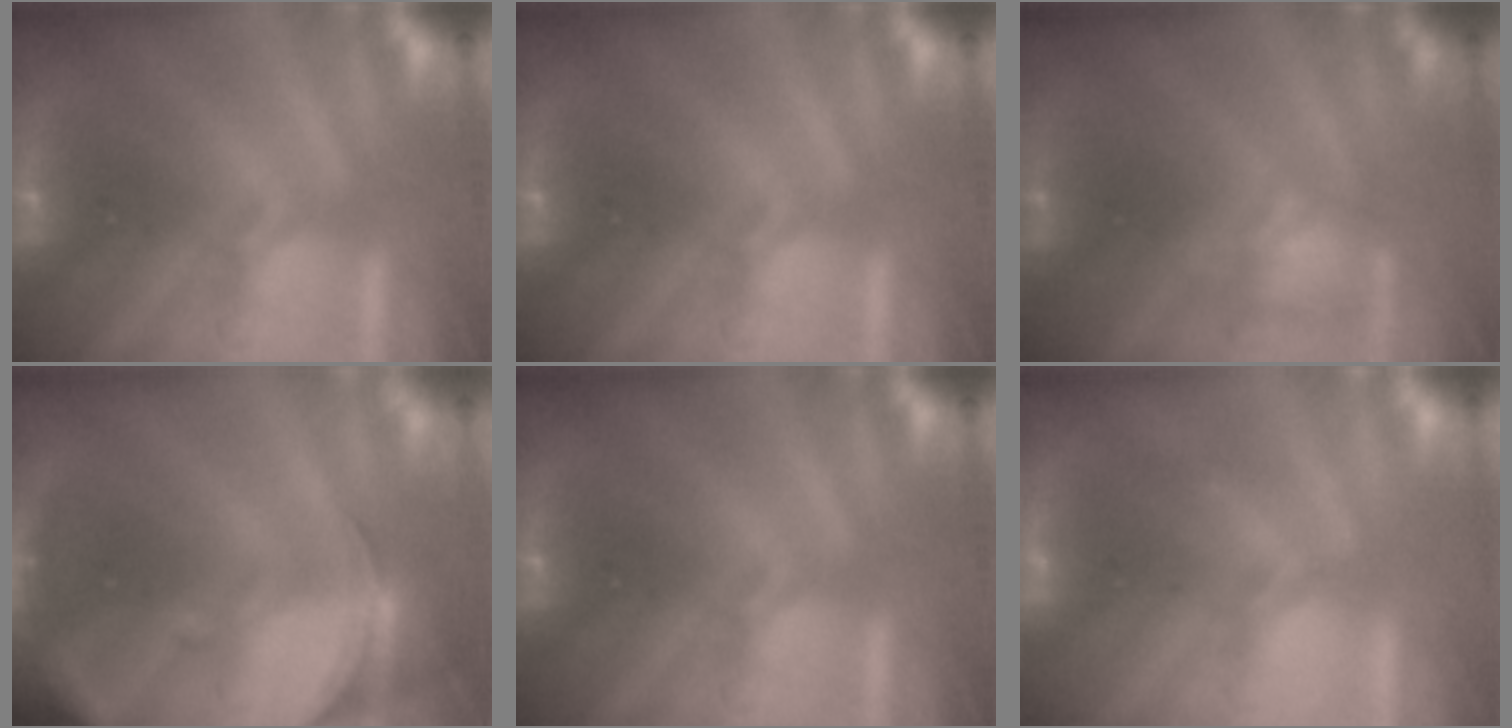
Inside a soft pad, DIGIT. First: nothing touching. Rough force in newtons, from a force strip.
{"total": 0.0}
{"total": 2.3}
{"total": 13.7}
{"total": 0.0}
{"total": 2.7}